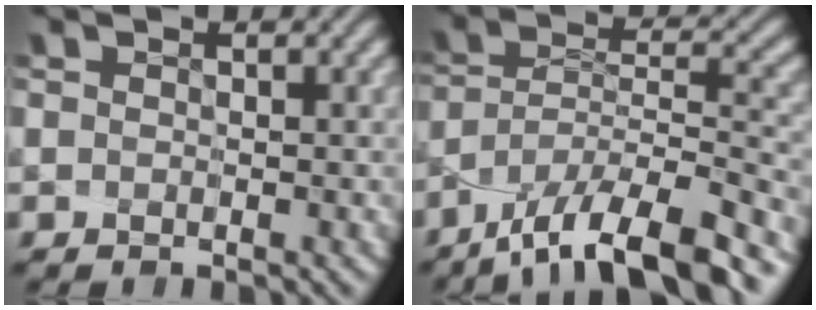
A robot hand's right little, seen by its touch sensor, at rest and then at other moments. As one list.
[{"total": 12.4, "force": [-8.9, 3.4, 7.9], "torque": [-0.144, 0.008, -0.145]}]